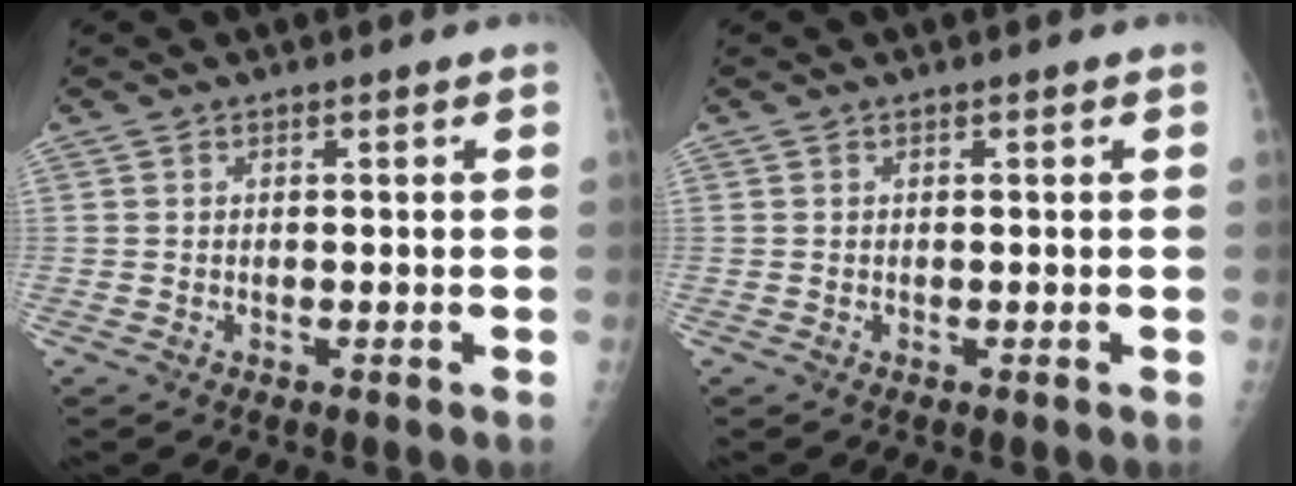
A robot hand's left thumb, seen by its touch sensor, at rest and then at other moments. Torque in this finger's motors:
{"motor_torque": [0.00, 0.00, -0.02, -0.02, 0.00]}